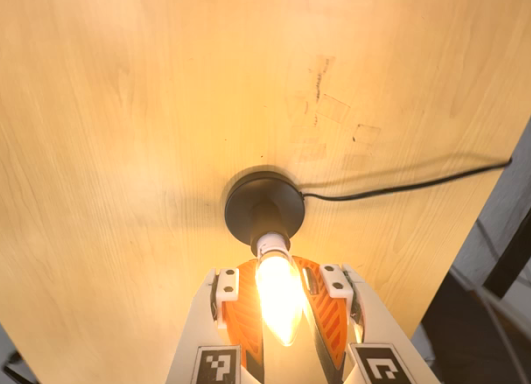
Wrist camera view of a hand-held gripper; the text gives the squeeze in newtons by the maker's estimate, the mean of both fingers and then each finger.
{"total": 18.4, "left": 15.7, "right": 21.0}